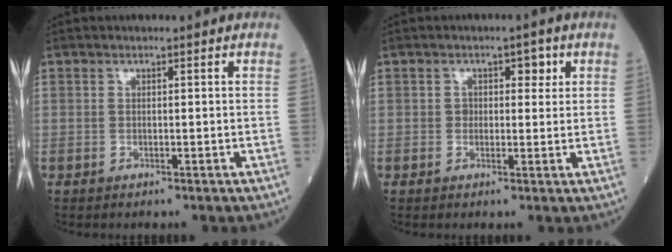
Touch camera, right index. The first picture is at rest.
{"total": 2.8, "force": [0.8, 1.9, 1.9], "torque": [-0.019, 0.011, 0.009]}